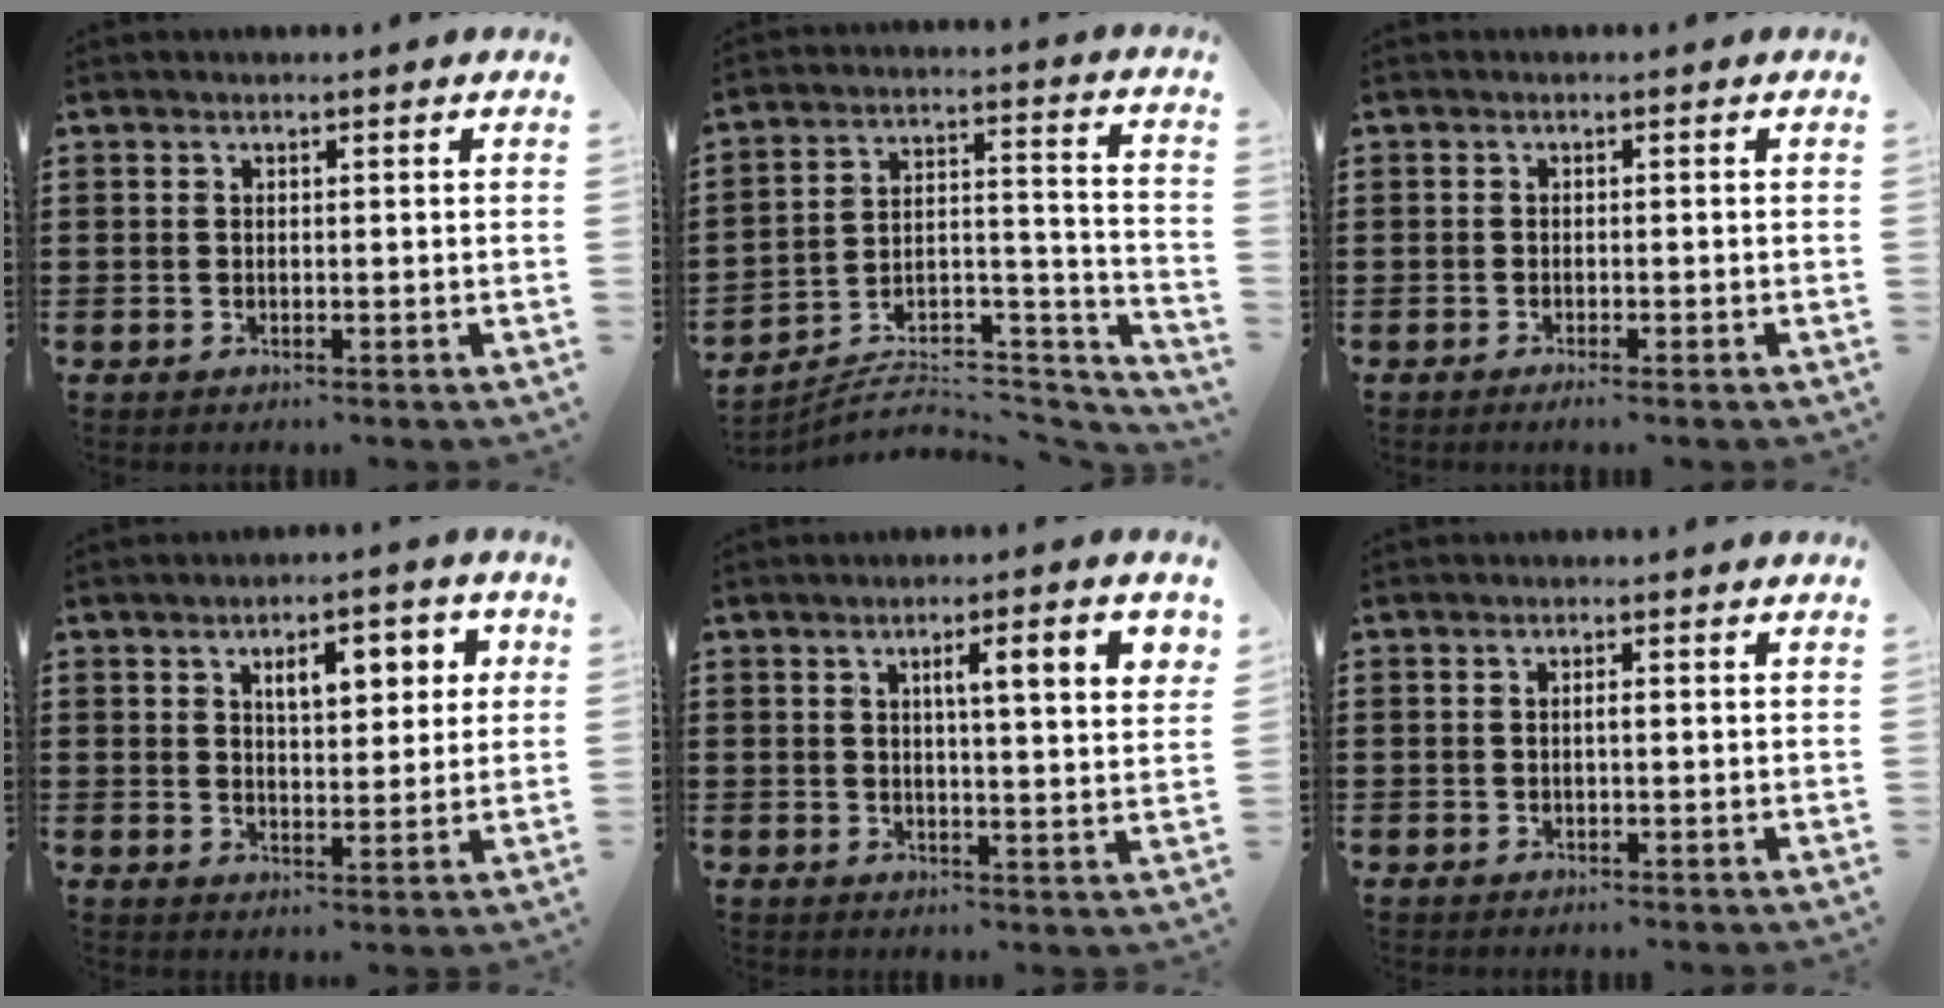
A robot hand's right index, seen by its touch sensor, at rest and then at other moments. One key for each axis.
{"total": 5.3, "fx": -4.7, "fy": 1.8, "fz": 1.7, "tx": -0.024, "ty": -0.003, "tz": -0.093}
{"total": 0.9, "fx": -0.8, "fy": 0.0, "fz": 0.5, "tx": -0.009, "ty": -0.003, "tz": -0.014}
{"total": 6.2, "fx": 2.5, "fy": 2.6, "fz": 5.0, "tx": -0.074, "ty": -0.002, "tz": 0.033}
{"total": 6.7, "fx": 2.5, "fy": 0.7, "fz": 6.1, "tx": -0.105, "ty": -0.003, "tz": 0.034}
{"total": 0.7, "fx": -0.1, "fy": 0.1, "fz": 0.7, "tx": -0.012, "ty": -0.003, "tz": -0.002}